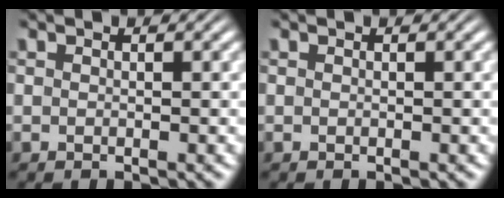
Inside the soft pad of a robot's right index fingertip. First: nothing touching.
{"total": 0.0}